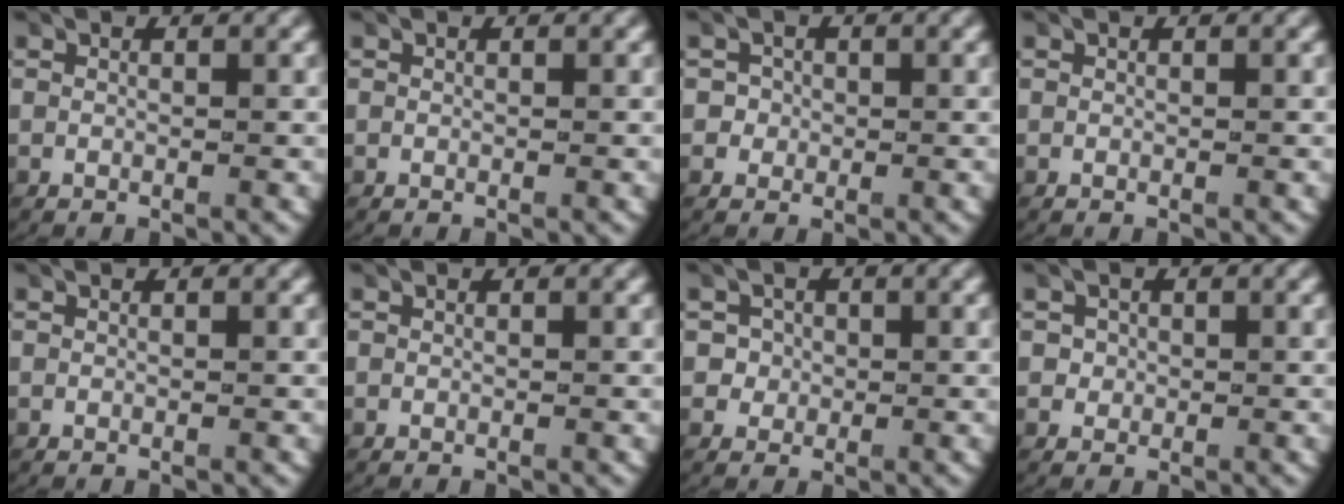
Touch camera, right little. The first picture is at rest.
{"total": 0.0}
{"total": 1.6, "force": [-0.2, 1.5, 0.4], "torque": [-0.018, -0.006, -0.002]}
{"total": 0.0}
{"total": 0.0}
{"total": 0.0}
{"total": 2.2, "force": [0.0, 2.1, 0.7], "torque": [-0.023, -0.008, 0.002]}
{"total": 1.1, "force": [0.0, 1.1, 0.4], "torque": [-0.018, -0.007, 0.003]}